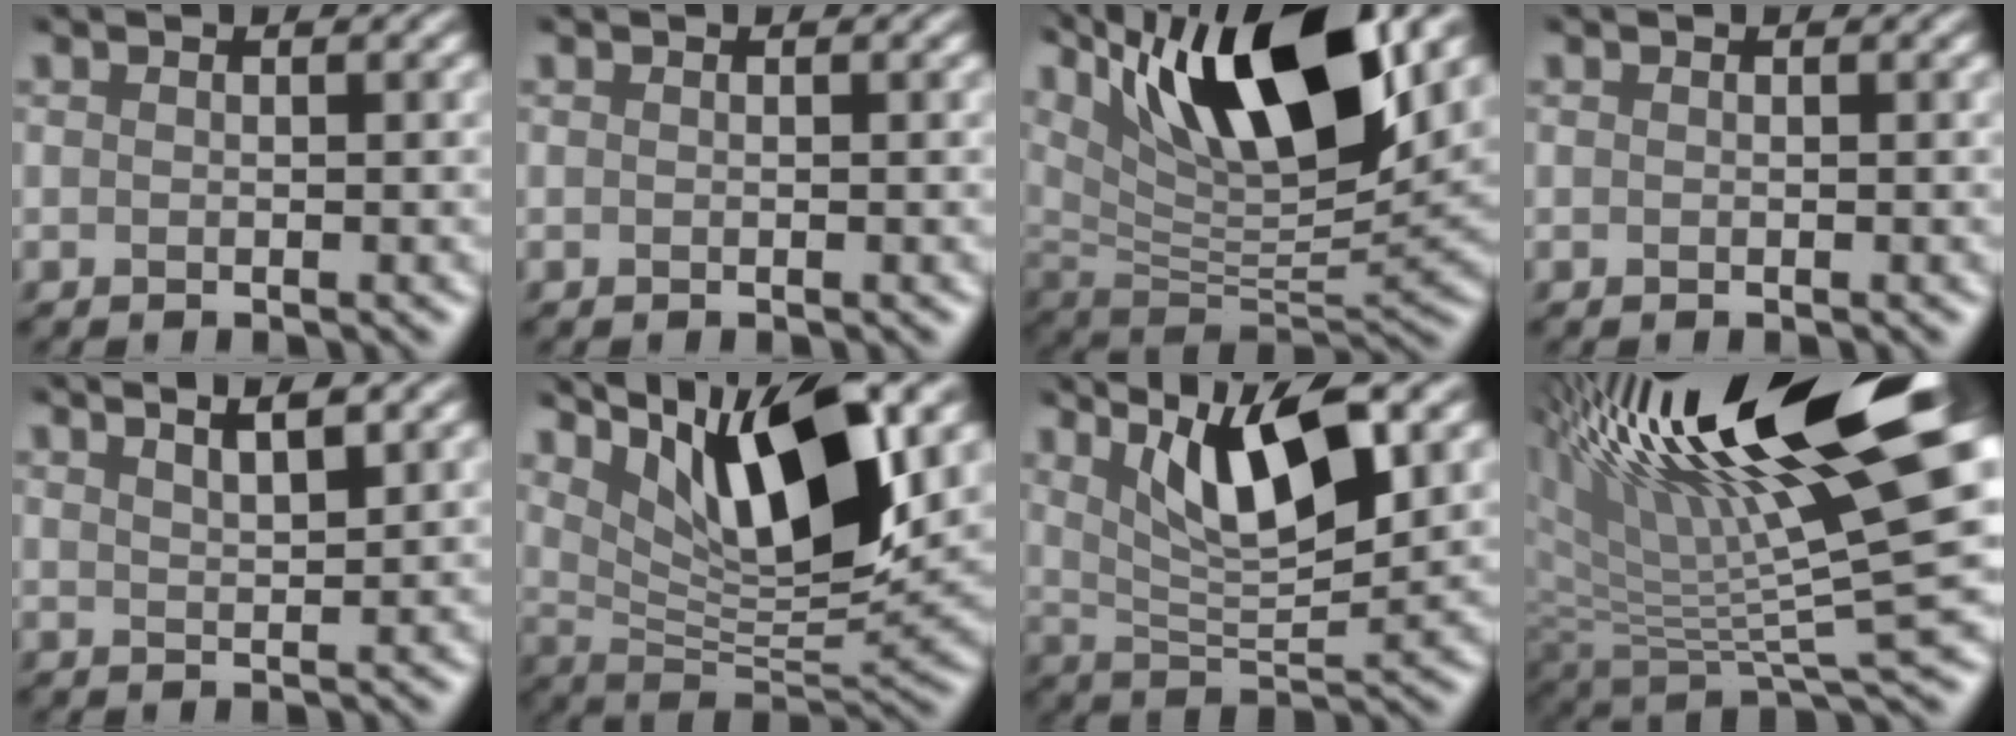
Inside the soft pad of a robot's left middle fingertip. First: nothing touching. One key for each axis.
{"total": 0.0}
{"total": 13.4, "fx": 7.5, "fy": 4.3, "fz": 10.2, "tx": -0.196, "ty": 0.010, "tz": 0.147}
{"total": 0.0}
{"total": 3.9, "fx": 3.2, "fy": 0.7, "fz": 2.2, "tx": -0.027, "ty": 0.027, "tz": 0.036}
{"total": 11.2, "fx": 5.4, "fy": 2.9, "fz": 9.3, "tx": -0.171, "ty": -0.001, "tz": 0.109}
{"total": 7.7, "fx": 3.5, "fy": 1.9, "fz": 6.6, "tx": -0.133, "ty": -0.001, "tz": 0.078}
{"total": 15.9, "fx": 8.3, "fy": 2.8, "fz": 13.3, "tx": -0.239, "ty": 0.017, "tz": 0.159}